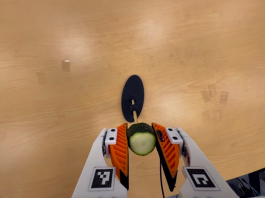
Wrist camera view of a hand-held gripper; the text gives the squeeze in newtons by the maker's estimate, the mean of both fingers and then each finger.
{"total": 9.8, "left": 8.6, "right": 11.1}